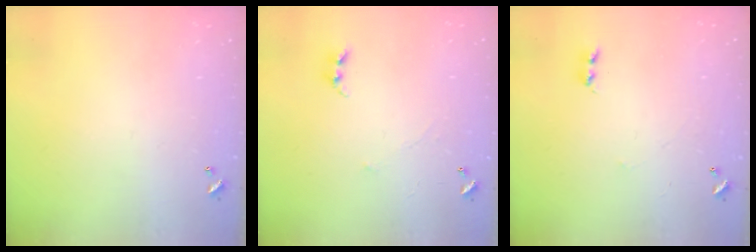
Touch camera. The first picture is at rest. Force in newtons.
{"total": 0.9, "press": 0.8, "slide": 0.5}
{"total": 2.2, "press": 2.1, "slide": 0.5}